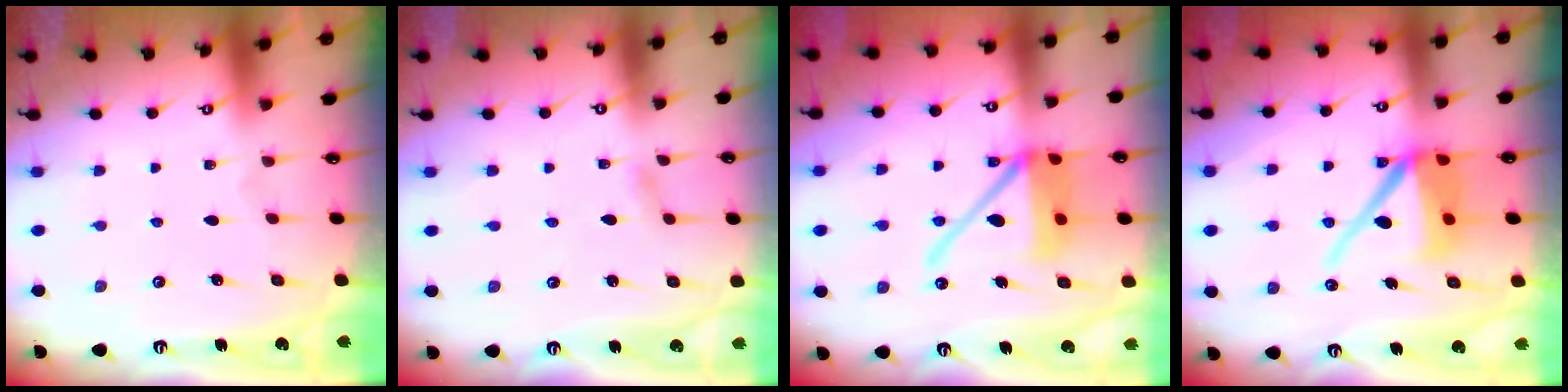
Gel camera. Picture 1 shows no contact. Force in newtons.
{"total": 2.0, "press": 2.0, "slide": 0.2}
{"total": 14.8, "press": 14.6, "slide": 2.4}
{"total": 11.3, "press": 11.2, "slide": 1.5}